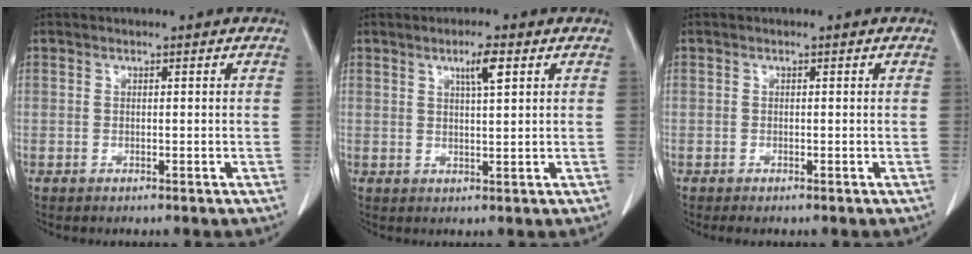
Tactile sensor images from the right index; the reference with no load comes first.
{"total": 3.6, "force": [1.8, 0.2, 3.1], "torque": [-0.054, -0.001, 0.030]}
{"total": 0.7, "force": [-0.6, 0.2, 0.4], "torque": [-0.008, -0.002, -0.006]}